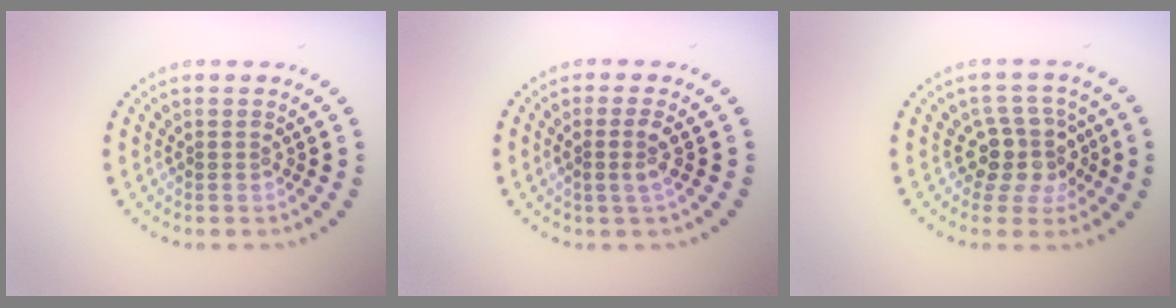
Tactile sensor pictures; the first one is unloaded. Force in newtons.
{"total": 1.8, "press": 1.4, "slide": 1.1}
{"total": 3.6, "press": 2.9, "slide": 2.1}